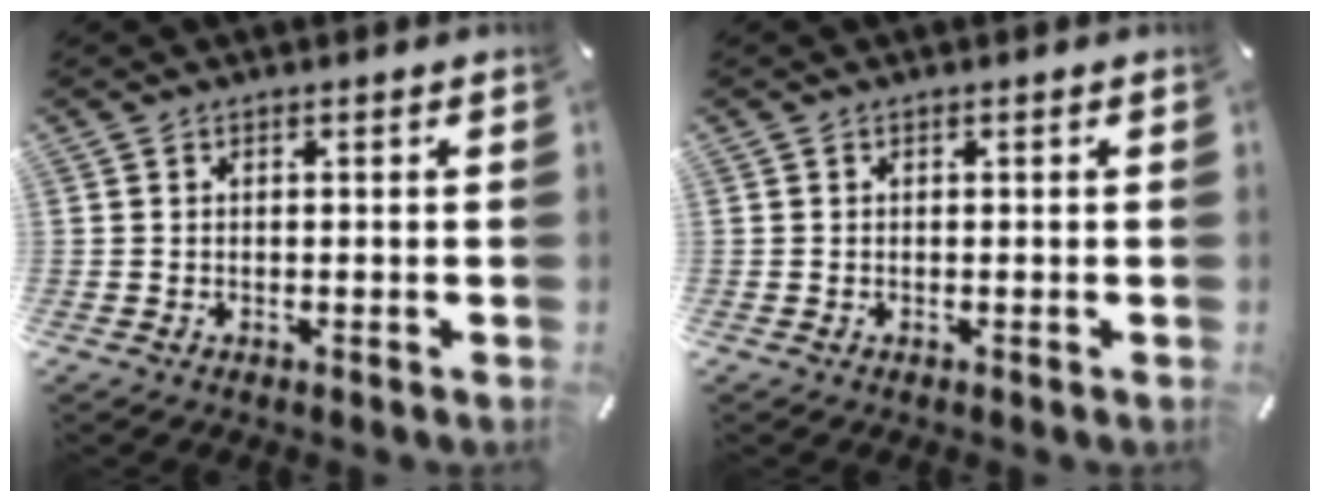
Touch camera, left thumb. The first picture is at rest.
{"total": 0.0}